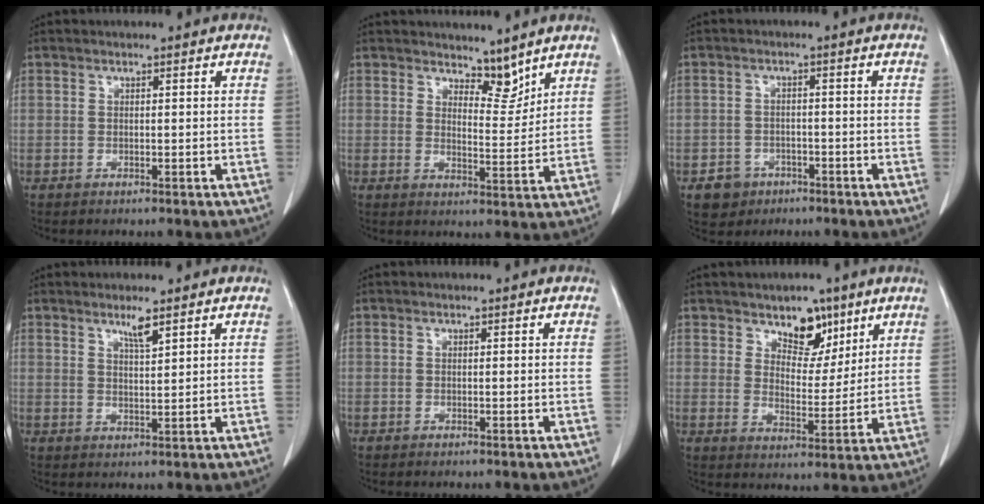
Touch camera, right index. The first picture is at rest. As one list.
[{"total": 4.4, "force": [3.9, 1.5, 1.4], "torque": [-0.014, -0.008, 0.066]}, {"total": 4.1, "force": [-2.1, 3.5, 0.4], "torque": [-0.005, 0.013, -0.026]}, {"total": 2.8, "force": [2.0, 0.0, 1.9], "torque": [-0.038, -0.004, 0.038]}, {"total": 0.0}, {"total": 7.1, "force": [4.8, 3.9, 3.6], "torque": [-0.045, -0.001, 0.080]}]